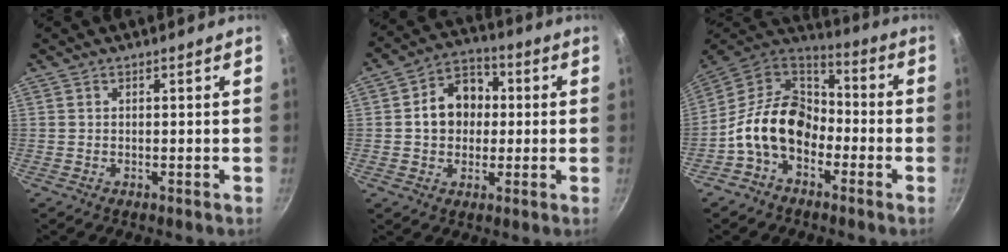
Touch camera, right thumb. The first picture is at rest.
{"total": 10.6, "force": [0.7, 8.6, 6.2], "torque": [-0.057, 0.020, -0.003]}
{"total": 15.5, "force": [-4.6, 11.0, 9.9], "torque": [-0.136, 0.055, -0.111]}